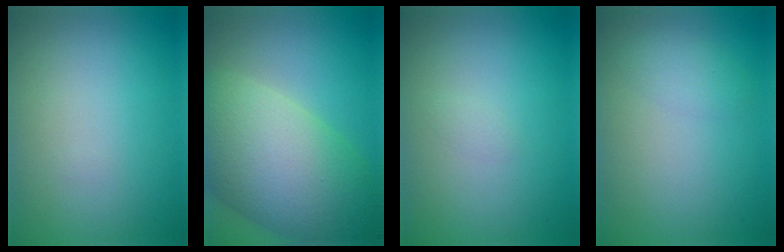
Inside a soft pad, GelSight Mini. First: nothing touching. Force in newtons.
{"total": 11.8, "press": 11.8, "slide": 0.5}
{"total": 0.5, "press": 0.5, "slide": 0.1}
{"total": 1.5, "press": 1.5, "slide": 0.1}